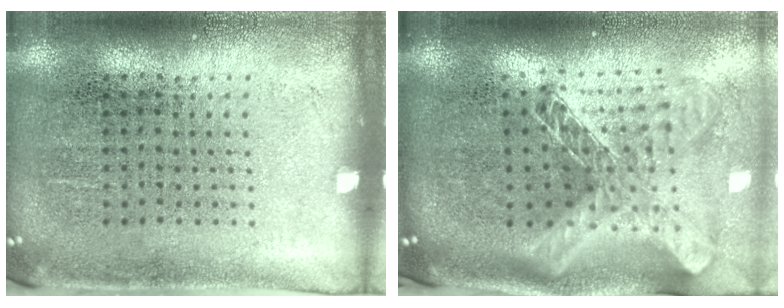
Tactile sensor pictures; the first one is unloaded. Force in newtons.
{"total": 2.2, "press": 1.7, "slide": 1.4}